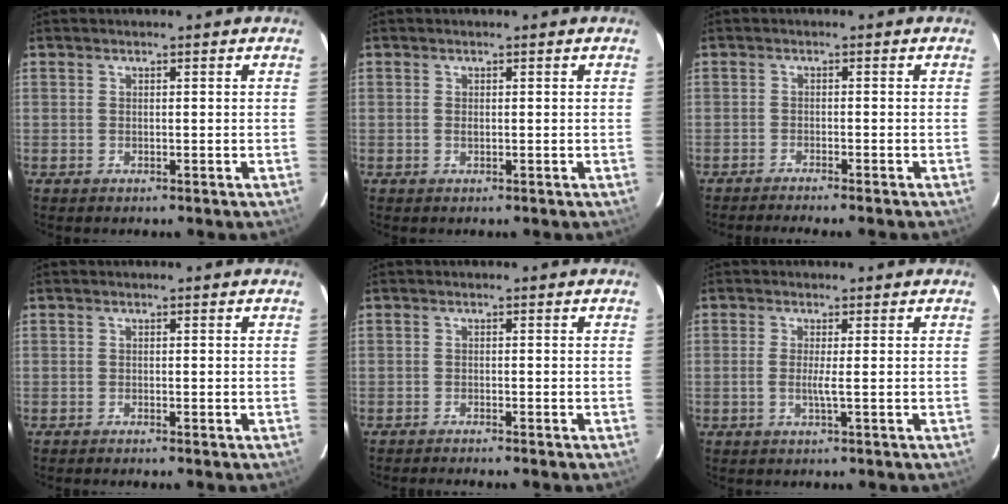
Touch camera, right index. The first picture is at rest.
{"total": 0.7, "force": [-0.1, 0.4, 0.5], "torque": [-0.010, -0.001, -0.001]}
{"total": 4.7, "force": [-4.2, -0.3, 2.1], "torque": [-0.045, -0.012, -0.068]}
{"total": 0.7, "force": [-0.6, -0.1, 0.2], "torque": [-0.003, -0.001, -0.012]}
{"total": 3.3, "force": [-3.0, 0.0, 1.2], "torque": [-0.033, -0.008, -0.050]}
{"total": 1.9, "force": [-0.4, -0.5, 1.8], "torque": [-0.035, -0.004, -0.010]}